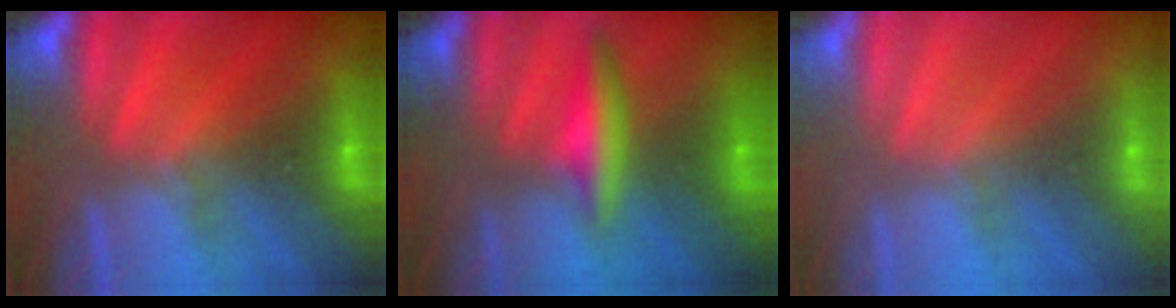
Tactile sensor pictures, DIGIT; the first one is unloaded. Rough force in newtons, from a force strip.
{"total": 2.4}
{"total": 2.9}